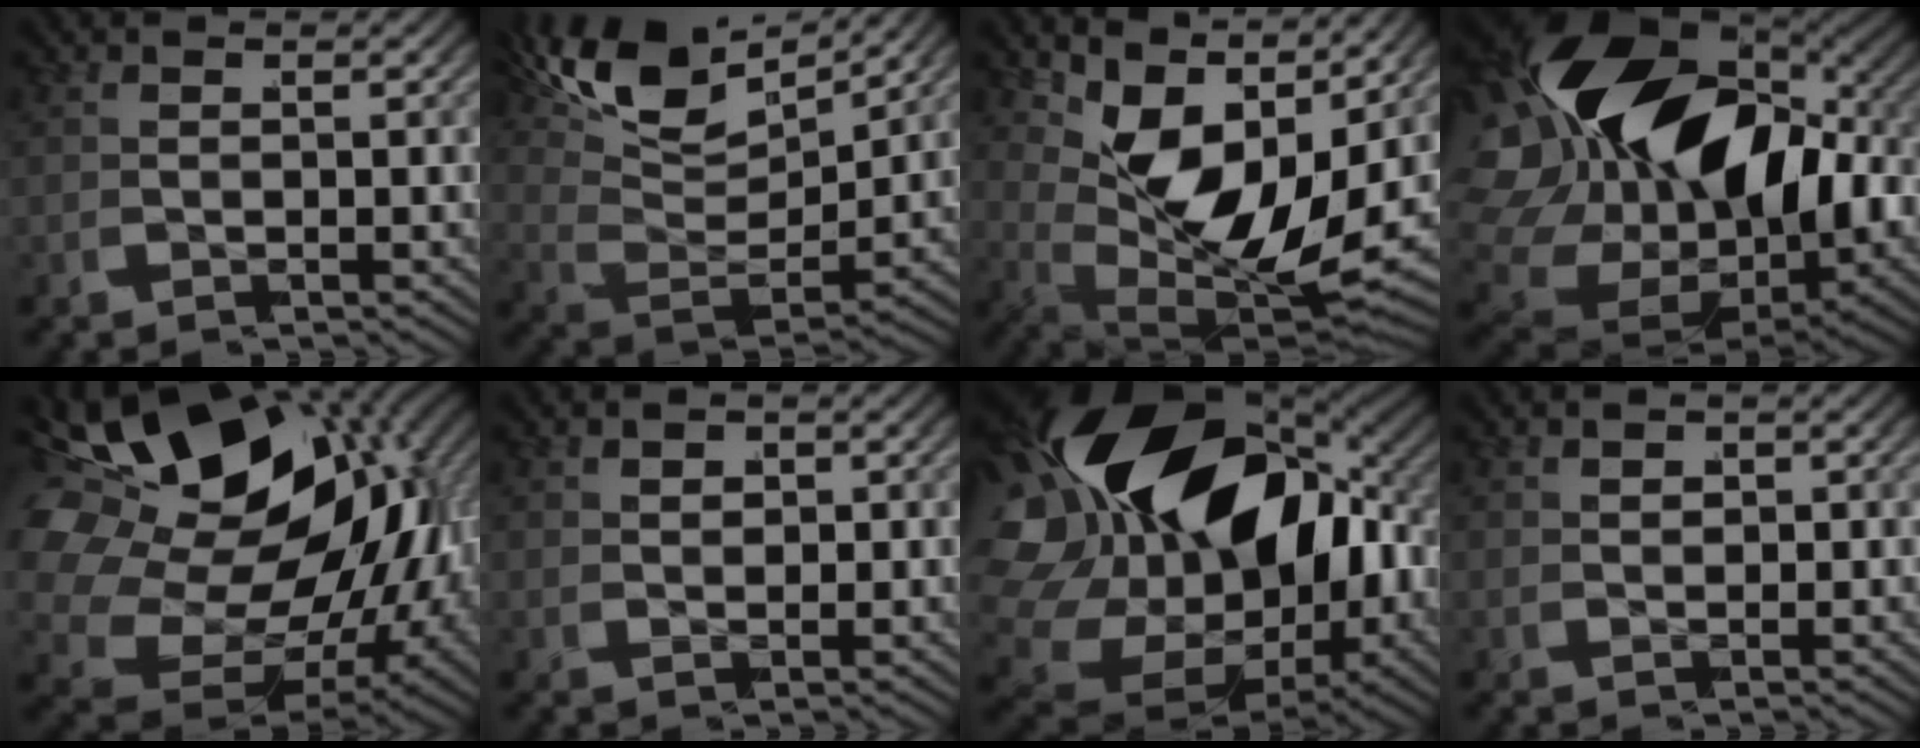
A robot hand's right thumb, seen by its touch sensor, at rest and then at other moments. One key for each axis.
{"total": 8.9, "fx": 3.2, "fy": 5.4, "fz": 6.3, "tx": -0.141, "ty": -0.009, "tz": 0.048}
{"total": 15.1, "fx": 1.4, "fy": 8.7, "fz": 12.2, "tx": -0.223, "ty": -0.041, "tz": 0.033}
{"total": 25.7, "fx": 0.2, "fy": 17.8, "fz": 18.6, "tx": -0.366, "ty": -0.051, "tz": 0.017}
{"total": 26.5, "fx": 0.0, "fy": 18.7, "fz": 18.8, "tx": -0.337, "ty": -0.039, "tz": 0.004}
{"total": 1.2, "fx": 0.4, "fy": 1.0, "fz": 0.5, "tx": -0.009, "ty": 0.000, "tz": 0.008}
{"total": 28.6, "fx": -0.1, "fy": 20.0, "fz": 20.5, "tx": -0.406, "ty": -0.052, "tz": 0.015}
{"total": 0.9, "fx": 0.2, "fy": 0.8, "fz": 0.2, "tx": -0.005, "ty": 0.001, "tz": 0.004}